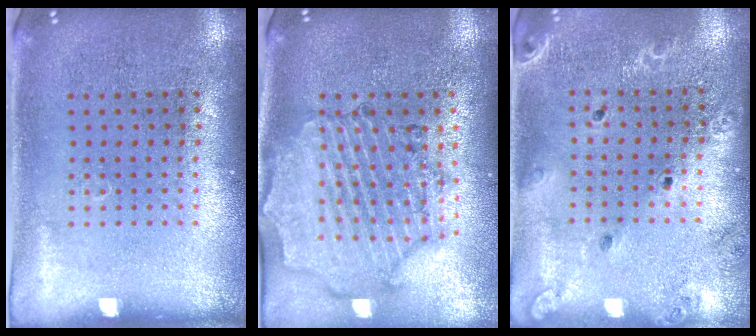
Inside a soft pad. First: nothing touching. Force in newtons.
{"total": 1.6, "press": 1.6, "slide": 0.4}
{"total": 1.5, "press": 1.4, "slide": 0.2}